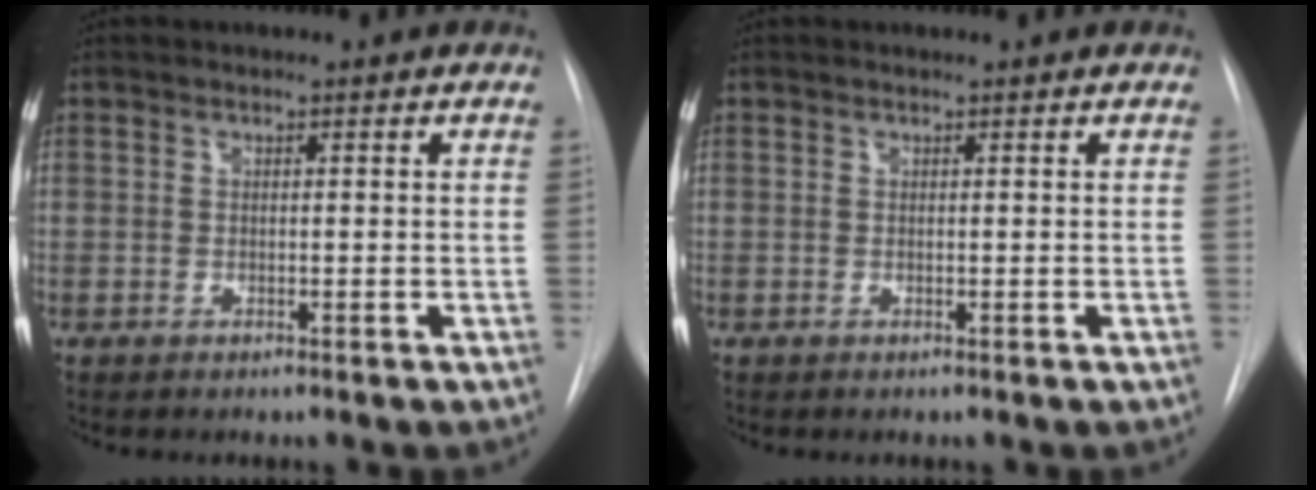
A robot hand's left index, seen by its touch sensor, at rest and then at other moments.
{"total": 0.0}